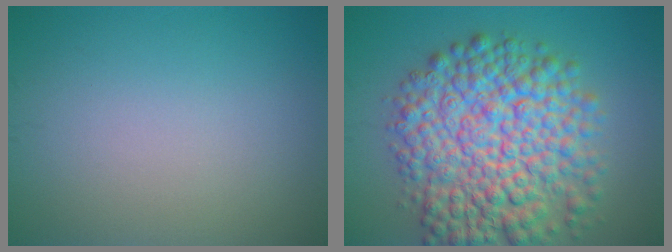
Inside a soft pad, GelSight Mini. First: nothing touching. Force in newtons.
{"total": 11.4, "press": 11.4, "slide": 0.3}